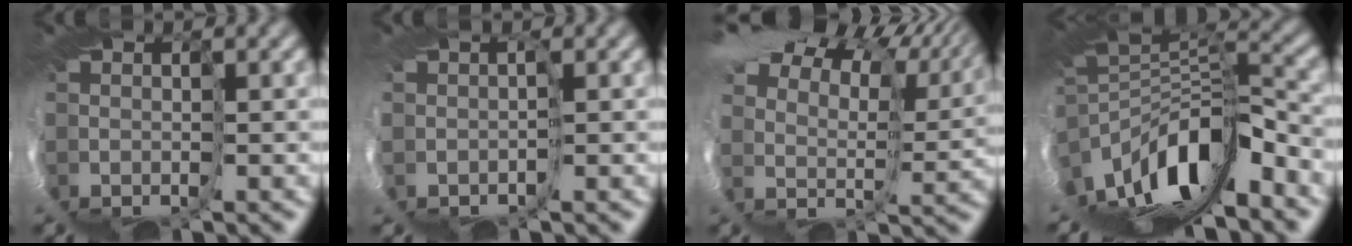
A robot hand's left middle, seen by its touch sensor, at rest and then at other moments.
{"total": 1.5, "force": [-0.2, -1.4, -0.4], "torque": [0.016, -0.004, 0.017]}
{"total": 13.1, "force": [11.9, 3.1, 4.5], "torque": [-0.102, 0.039, 0.240]}
{"total": 5.8, "force": [-3.1, -1.6, 4.7], "torque": [-0.091, 0.018, -0.039]}